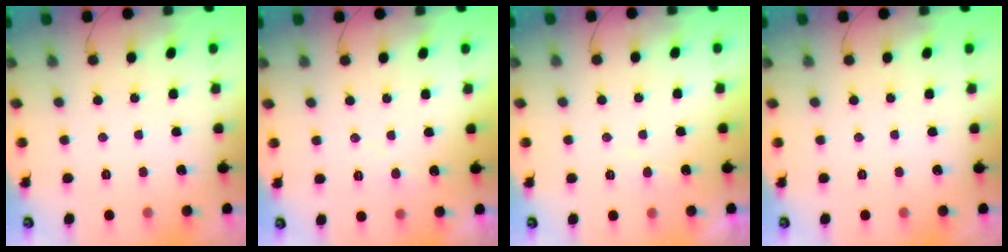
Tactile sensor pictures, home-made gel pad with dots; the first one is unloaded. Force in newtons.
{"total": 4.7, "press": 4.7, "slide": 0.4}
{"total": 5.2, "press": 5.2, "slide": 0.5}
{"total": 0.0}